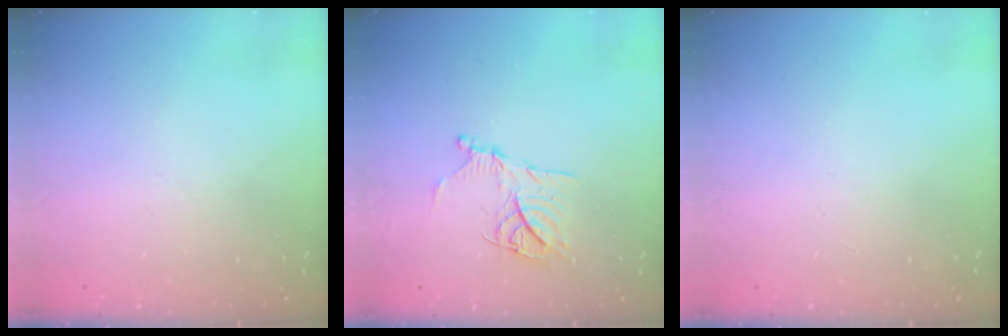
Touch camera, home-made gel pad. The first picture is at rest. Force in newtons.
{"total": 12.7, "press": 12.6, "slide": 1.4}
{"total": 0.0}